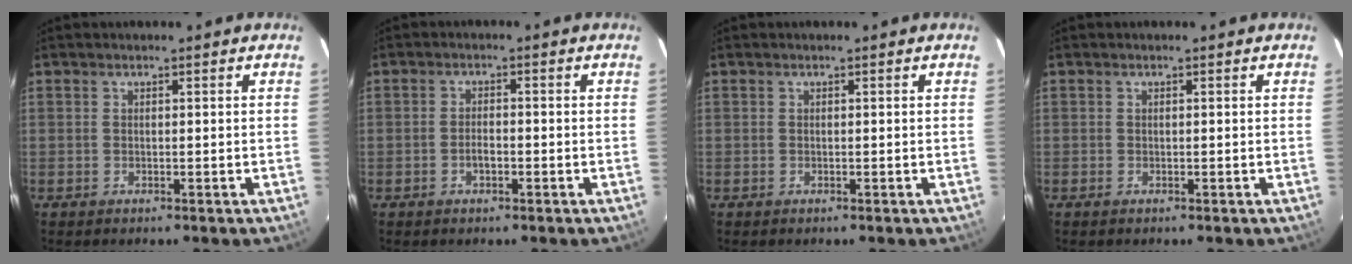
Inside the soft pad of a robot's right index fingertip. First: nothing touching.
{"total": 2.3, "force": [-1.0, 1.0, 1.8], "torque": [-0.036, 0.004, -0.020]}
{"total": 0.0}
{"total": 0.0}